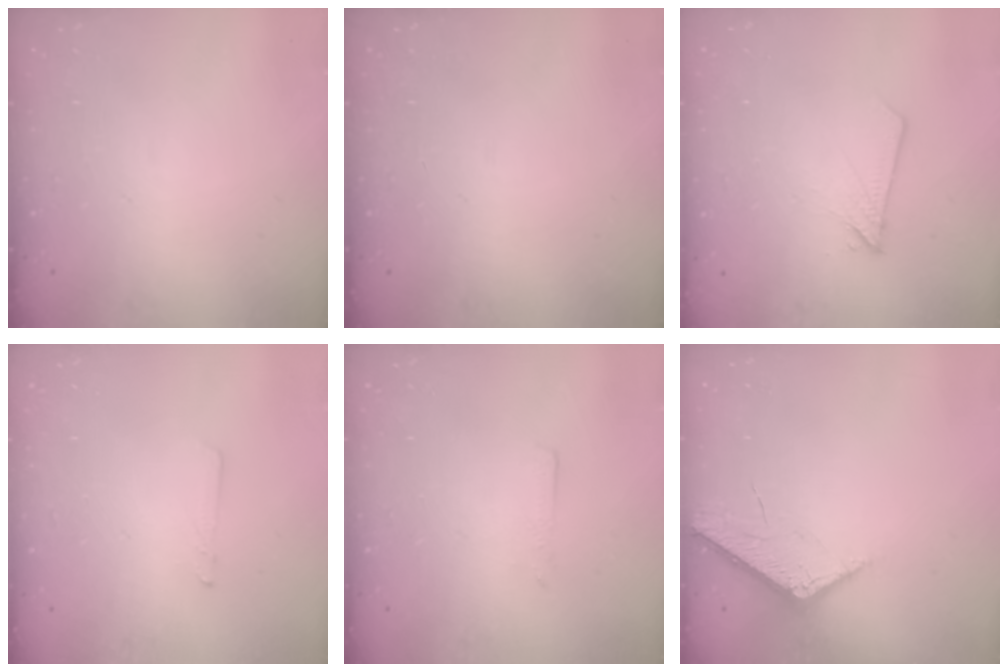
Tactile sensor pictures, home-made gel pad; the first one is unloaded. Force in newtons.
{"total": 0.0}
{"total": 6.4, "press": 6.4, "slide": 0.6}
{"total": 1.8, "press": 1.7, "slide": 0.0}
{"total": 2.2, "press": 2.2, "slide": 0.2}
{"total": 5.2, "press": 5.2, "slide": 0.6}